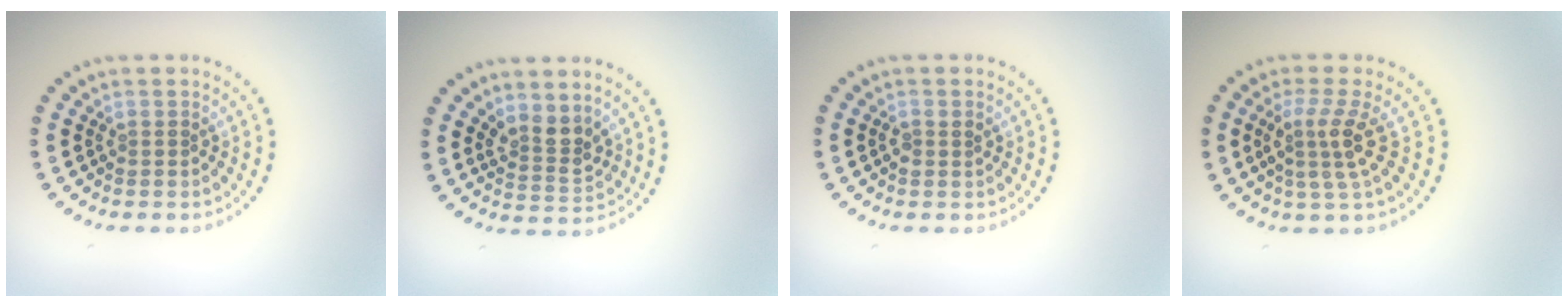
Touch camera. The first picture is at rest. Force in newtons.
{"total": 2.8, "press": 2.4, "slide": 1.4}
{"total": 0.9, "press": 0.9, "slide": 0.2}
{"total": 3.1, "press": 2.3, "slide": 2.1}